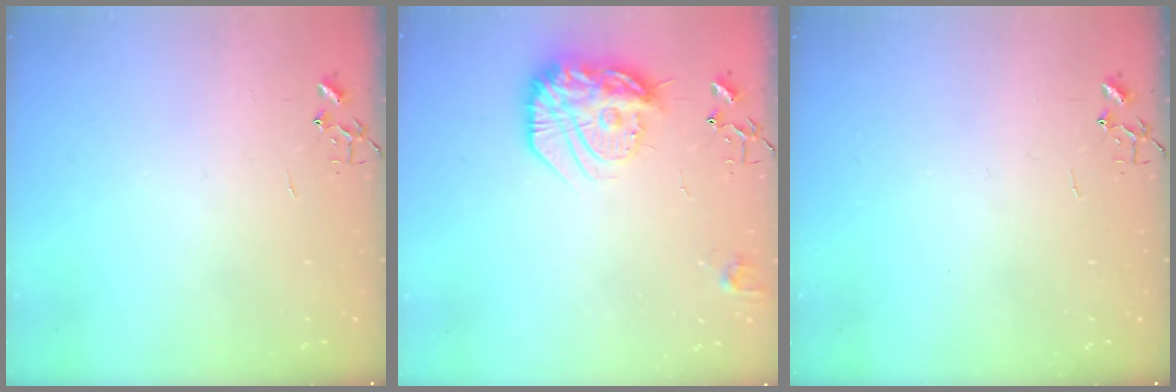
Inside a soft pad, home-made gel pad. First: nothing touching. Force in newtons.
{"total": 19.0, "press": 18.9, "slide": 1.4}
{"total": 0.0}